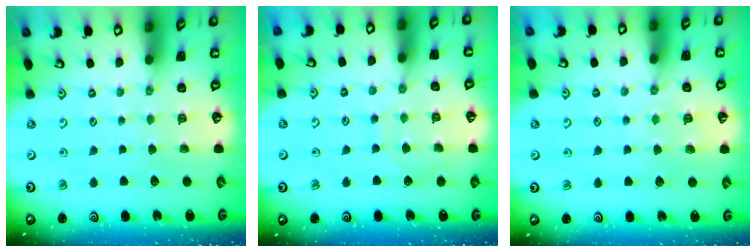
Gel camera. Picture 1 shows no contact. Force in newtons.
{"total": 5.6, "press": 5.6, "slide": 0.6}
{"total": 5.3, "press": 5.3, "slide": 0.6}